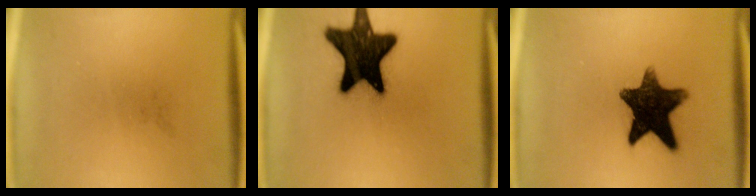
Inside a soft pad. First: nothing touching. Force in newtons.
{"total": 18.9}
{"total": 12.9}